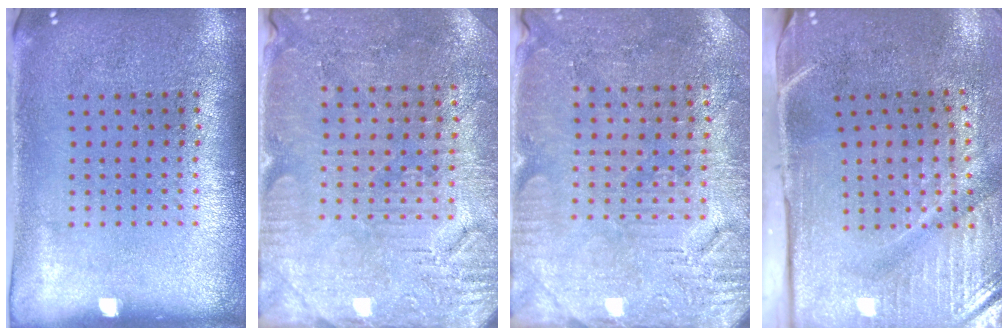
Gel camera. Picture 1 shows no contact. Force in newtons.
{"total": 3.0, "press": 2.9, "slide": 0.6}
{"total": 3.0, "press": 2.9, "slide": 0.6}
{"total": 5.0, "press": 4.1, "slide": 2.8}